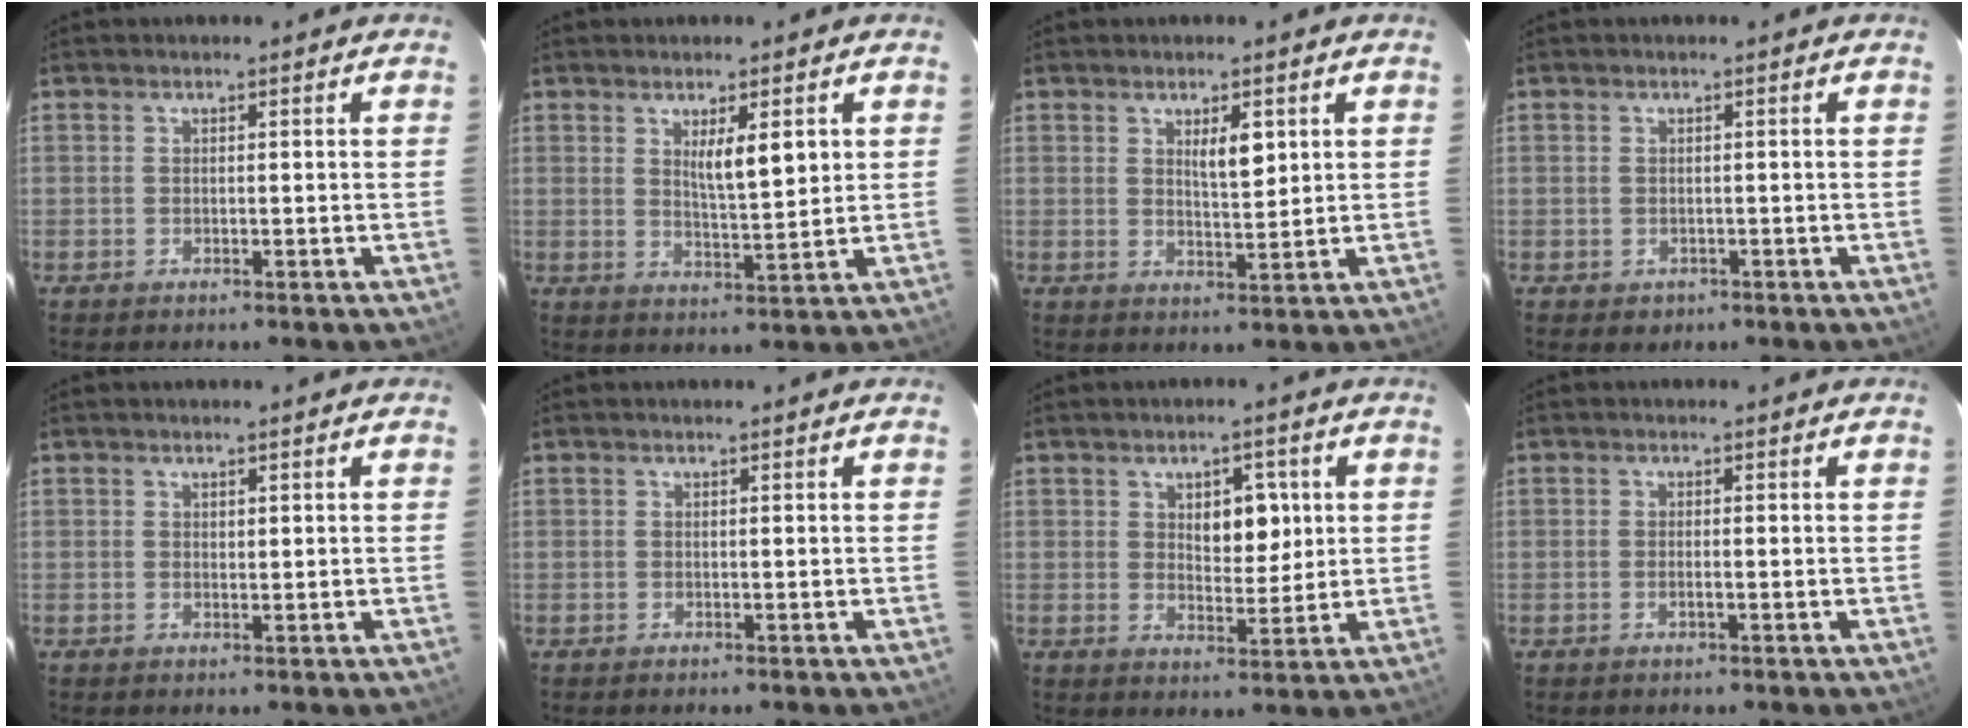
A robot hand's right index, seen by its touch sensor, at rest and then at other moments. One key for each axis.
{"total": 5.6, "fx": 2.1, "fy": 1.0, "fz": 5.1, "tx": -0.087, "ty": -0.011, "tz": 0.038}
{"total": 4.0, "fx": 1.7, "fy": 1.1, "fz": 3.5, "tx": -0.060, "ty": -0.003, "tz": 0.031}
{"total": 1.5, "fx": -0.6, "fy": 1.3, "fz": 0.3, "tx": -0.002, "ty": 0.003, "tz": -0.002}
{"total": 0.6, "fx": 0.4, "fy": 0.3, "fz": 0.3, "tx": -0.001, "ty": -0.003, "tz": 0.006}
{"total": 0.0}
{"total": 6.0, "fx": 1.8, "fy": 3.1, "fz": 4.8, "tx": -0.065, "ty": 0.003, "tz": 0.032}
{"total": 1.0, "fx": -0.4, "fy": 0.1, "fz": 0.9, "tx": -0.019, "ty": 0.000, "tz": -0.007}